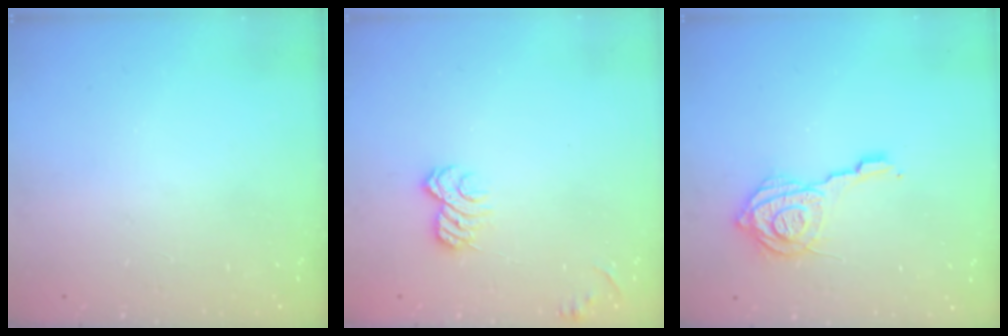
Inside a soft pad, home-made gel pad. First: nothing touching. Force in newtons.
{"total": 6.6, "press": 6.6, "slide": 0.9}
{"total": 14.4, "press": 14.3, "slide": 1.9}